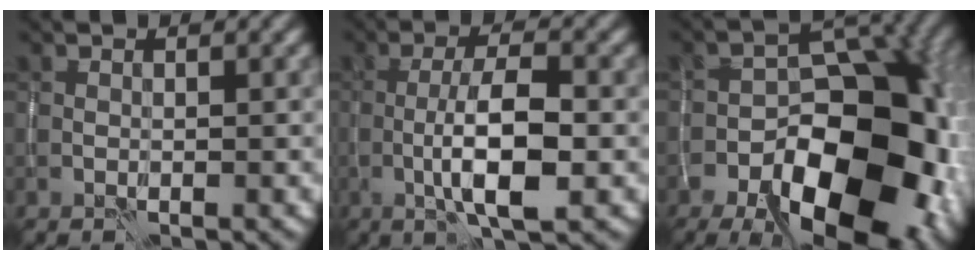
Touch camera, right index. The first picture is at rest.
{"total": 5.9, "force": [-1.6, 1.5, 5.5], "torque": [-0.097, 0.005, -0.033]}
{"total": 17.2, "force": [-6.8, 9.3, 12.7], "torque": [-0.145, -0.008, -0.107]}